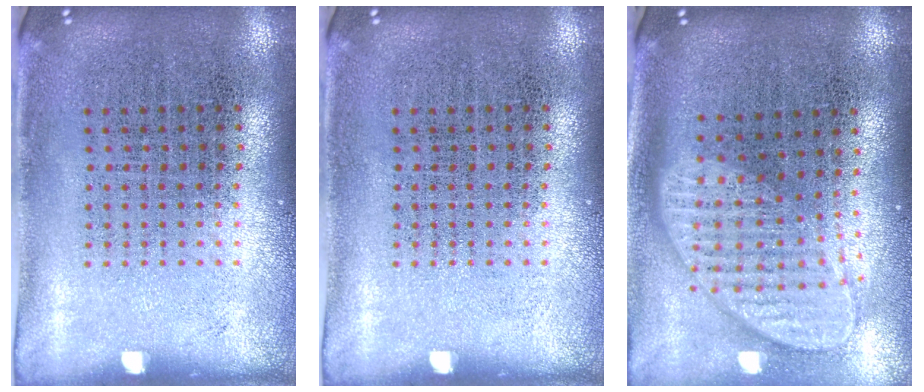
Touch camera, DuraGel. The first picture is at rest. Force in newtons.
{"total": 0.0}
{"total": 2.0, "press": 1.6, "slide": 1.2}